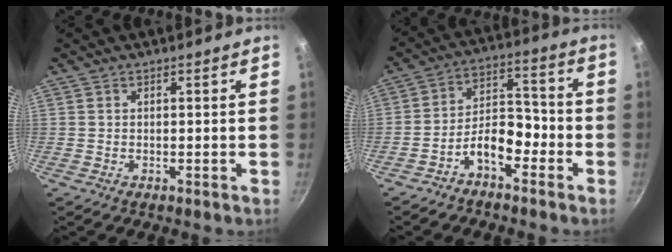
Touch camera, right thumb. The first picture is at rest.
{"total": 8.3, "force": [-4.7, 4.4, 5.2], "torque": [-0.066, 0.061, -0.087]}